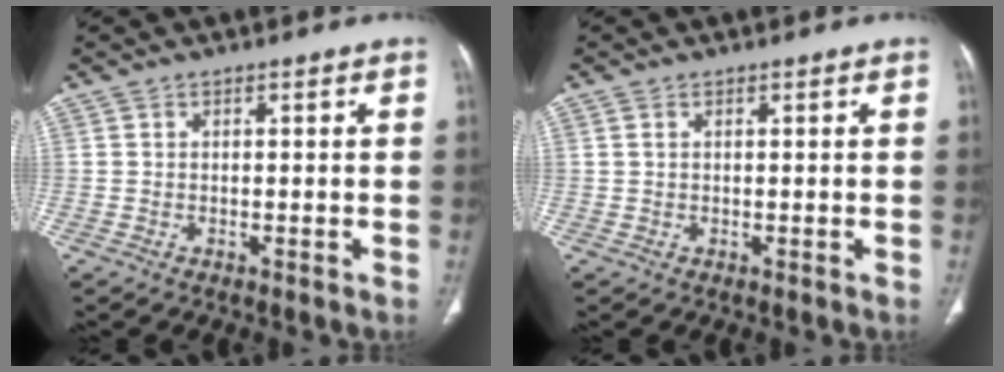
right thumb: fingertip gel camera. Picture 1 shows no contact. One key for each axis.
{"total": 0.7, "fx": 0.3, "fy": 0.4, "fz": 0.5, "tx": -0.013, "ty": 0.009, "tz": 0.009}